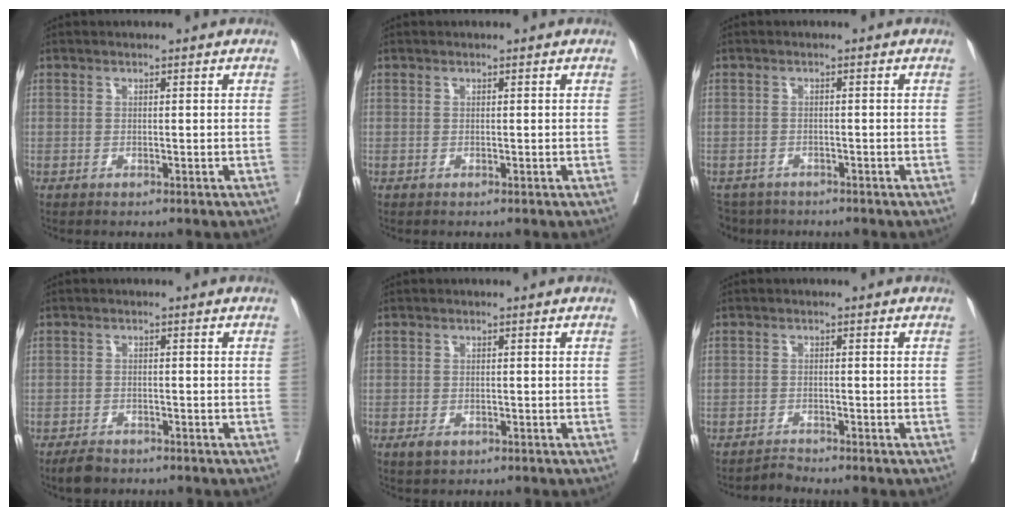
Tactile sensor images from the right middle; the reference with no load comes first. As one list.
[{"total": 0.0}, {"total": 3.9, "force": [-3.4, 1.8, -0.2], "torque": [0.008, -0.005, -0.059]}, {"total": 3.0, "force": [-2.5, 1.3, 1.2], "torque": [-0.024, -0.002, -0.041]}, {"total": 1.9, "force": [-1.0, 1.1, 1.2], "torque": [-0.022, -0.001, -0.011]}, {"total": 1.4, "force": [-1.3, -0.3, -0.4], "torque": [0.012, -0.009, -0.023]}]